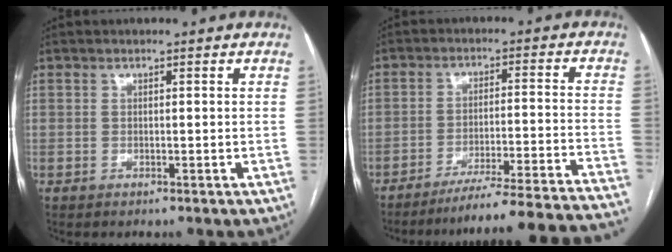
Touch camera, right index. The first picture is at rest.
{"total": 25.6, "force": [-23.8, -2.3, 8.9], "torque": [-0.053, -0.029, -0.312]}